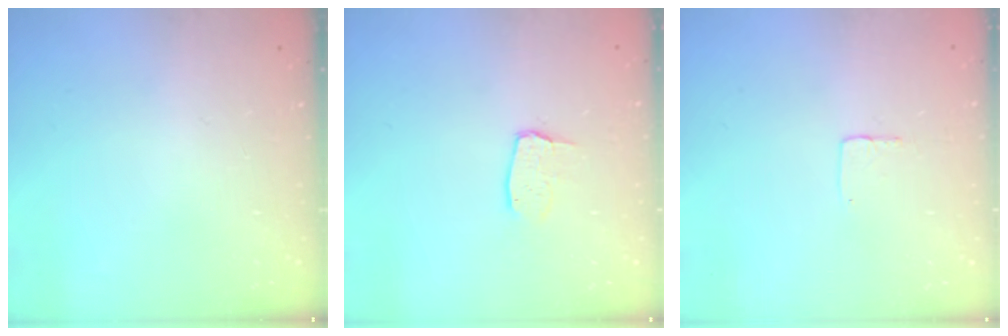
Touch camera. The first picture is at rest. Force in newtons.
{"total": 3.0, "press": 3.0, "slide": 0.2}
{"total": 2.7, "press": 2.7, "slide": 0.1}